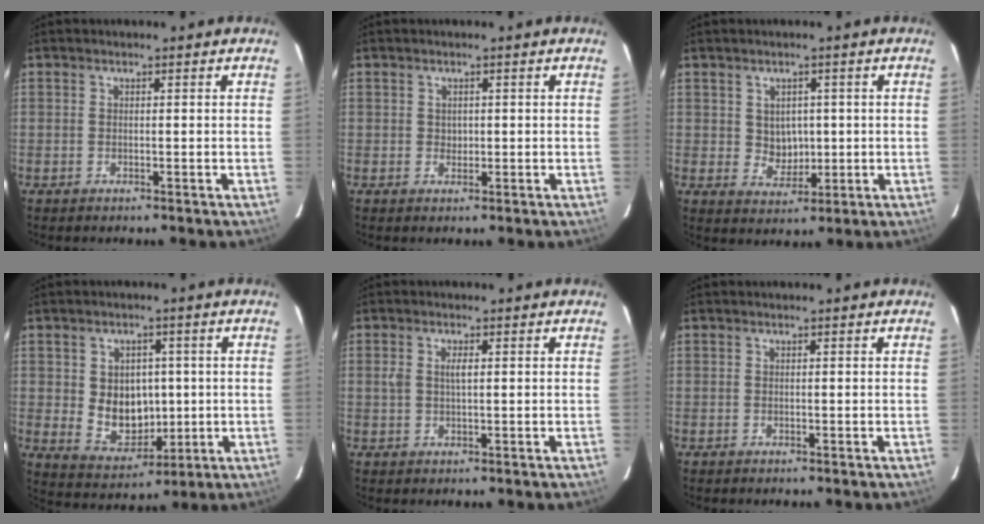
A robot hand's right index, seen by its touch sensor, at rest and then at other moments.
{"total": 1.3, "force": [0.3, 1.2, 0.1], "torque": [0.004, 0.001, 0.006]}
{"total": 4.4, "force": [0.6, 4.0, 1.7], "torque": [-0.026, 0.004, 0.020]}
{"total": 9.2, "force": [0.2, 7.7, 5.1], "torque": [-0.099, -0.002, 0.028]}
{"total": 2.6, "force": [0.5, 1.1, 2.2], "torque": [-0.041, 0.002, 0.010]}
{"total": 0.0}